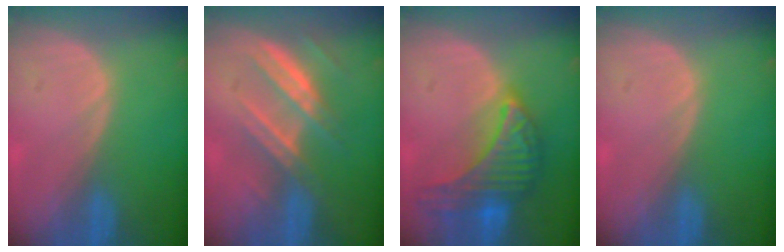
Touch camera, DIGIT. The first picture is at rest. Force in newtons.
{"total": 7.7, "press": 6.9, "slide": 3.5}
{"total": 9.6, "press": 9.5, "slide": 0.6}
{"total": 0.0}